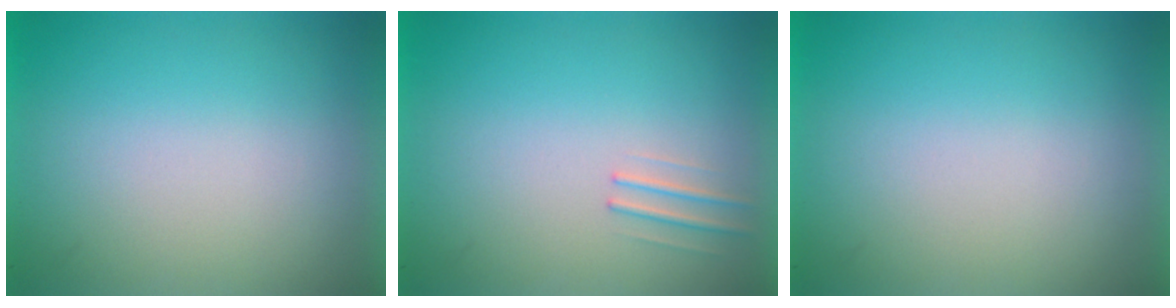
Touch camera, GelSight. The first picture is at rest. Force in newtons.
{"total": 1.0}
{"total": 0.0}